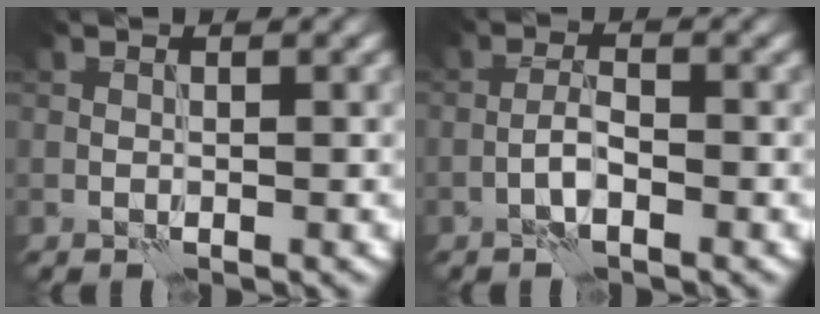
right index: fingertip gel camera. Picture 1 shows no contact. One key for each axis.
{"total": 1.6, "fx": -0.8, "fy": 0.4, "fz": 1.3, "tx": -0.029, "ty": 0.007, "tz": -0.021}